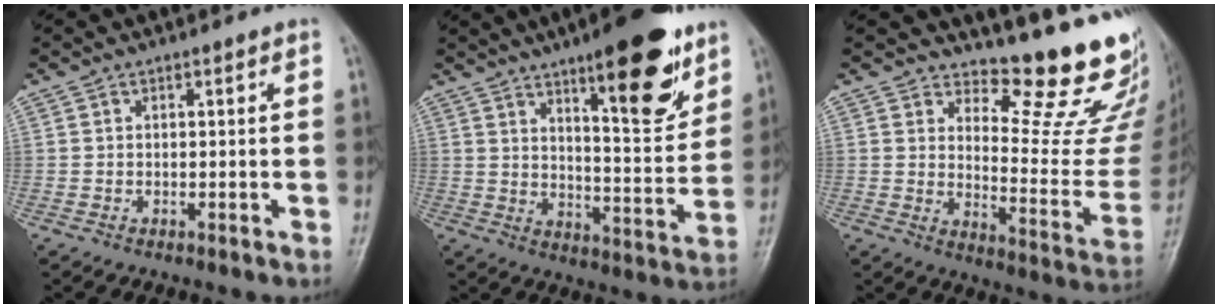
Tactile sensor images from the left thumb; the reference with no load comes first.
{"total": 17.4, "force": [10.4, 5.0, 13.1], "torque": [-0.152, -0.062, 0.158]}
{"total": 16.5, "force": [15.2, 3.0, 5.8], "torque": [-0.037, -0.181, 0.186]}